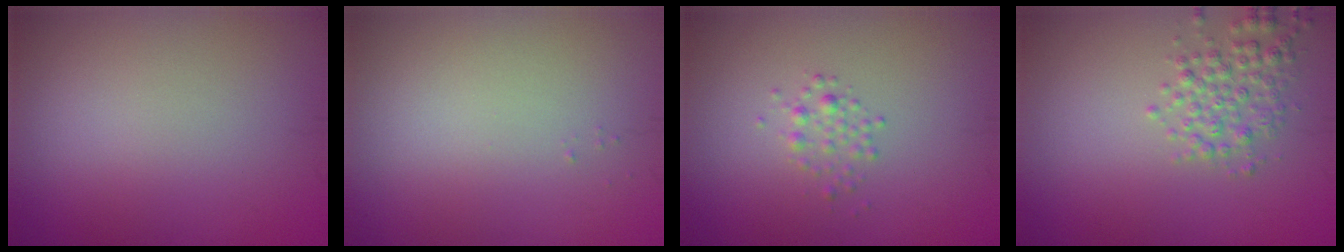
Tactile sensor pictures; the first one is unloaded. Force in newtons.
{"total": 0.0}
{"total": 1.2, "press": 1.2, "slide": 0.1}
{"total": 2.7, "press": 2.7, "slide": 0.0}